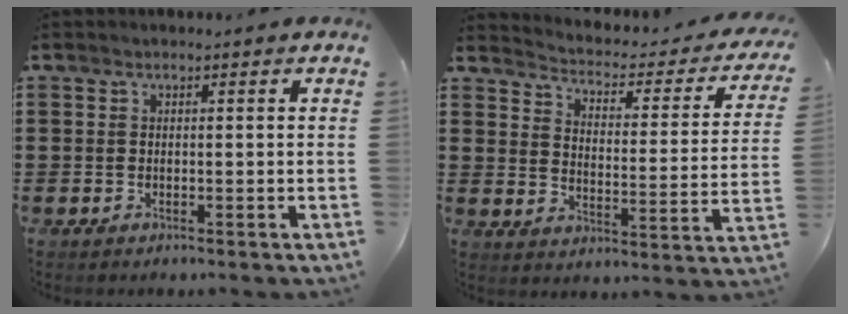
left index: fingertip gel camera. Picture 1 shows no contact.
{"total": 2.1, "force": [1.9, 0.6, 0.5], "torque": [-0.029, -0.025, 0.021]}